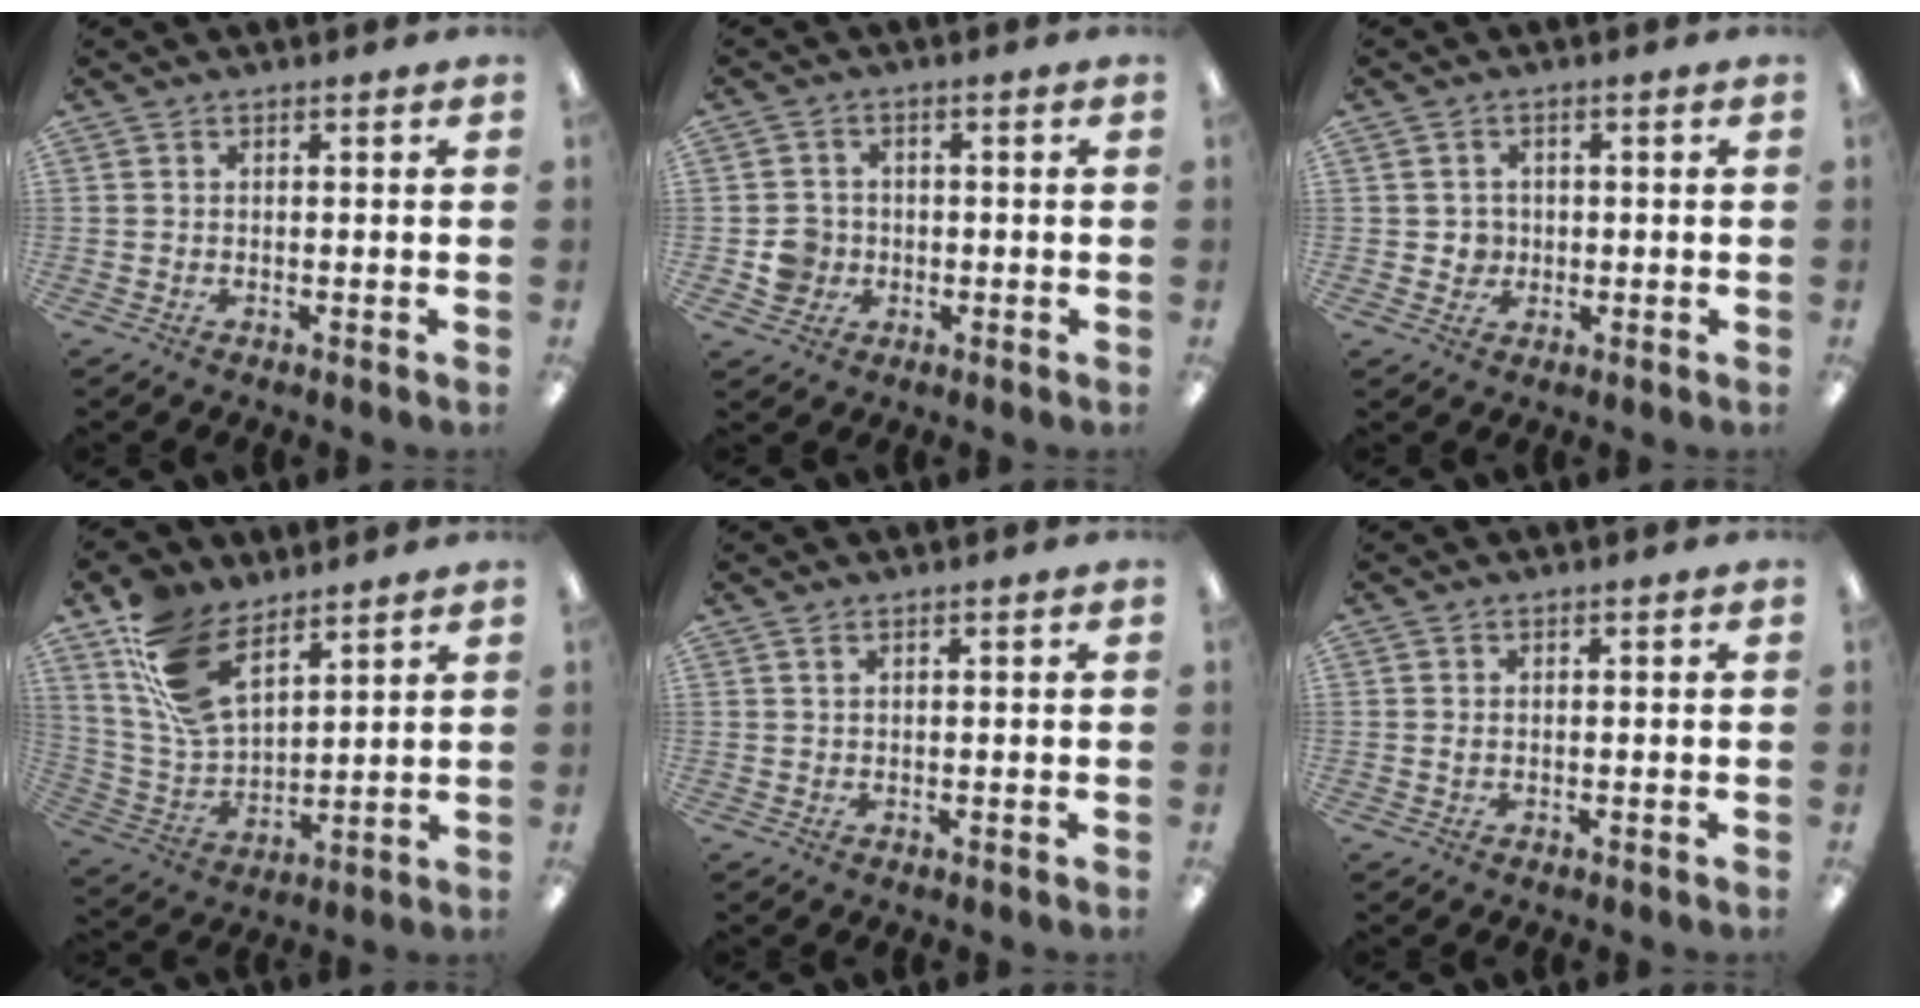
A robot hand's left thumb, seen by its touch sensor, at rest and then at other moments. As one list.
[{"total": 5.5, "force": [-1.0, 5.3, 1.3], "torque": [-0.018, 0.009, -0.018]}, {"total": 3.2, "force": [0.2, 3.2, 0.3], "torque": [-0.005, 0.004, -0.001]}, {"total": 16.2, "force": [9.9, 8.5, 9.6], "torque": [-0.223, -0.026, 0.190]}, {"total": 0.7, "force": [0.4, 0.3, 0.5], "torque": [-0.011, 0.003, 0.008]}, {"total": 0.7, "force": [0.0, 0.5, 0.5], "torque": [-0.010, 0.003, -0.001]}]